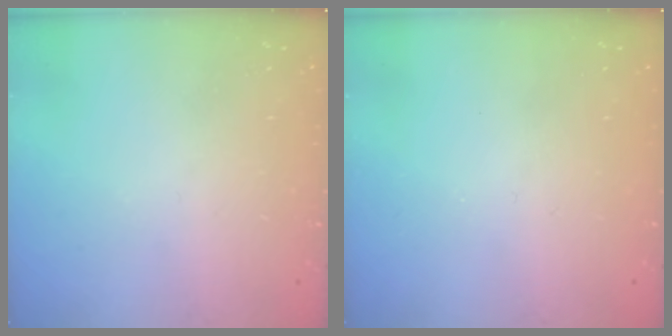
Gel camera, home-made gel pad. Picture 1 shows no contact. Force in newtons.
{"total": 0.0}